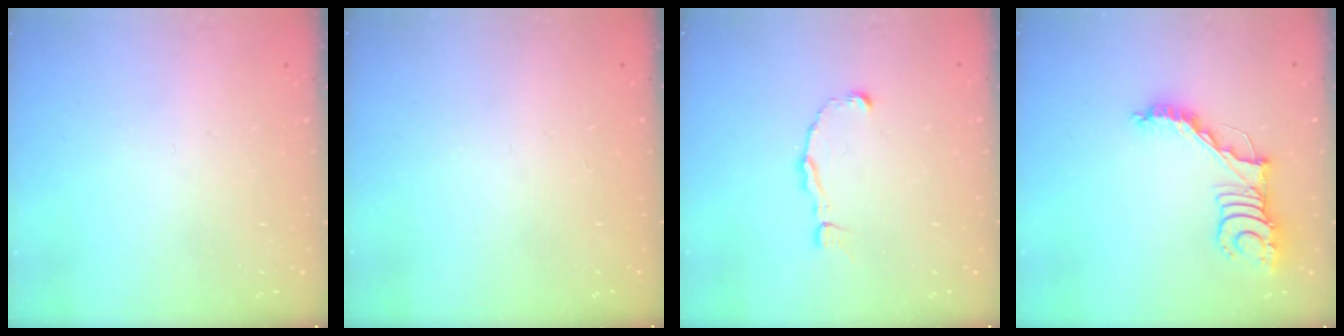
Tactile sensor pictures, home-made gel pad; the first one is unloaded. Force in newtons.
{"total": 1.6, "press": 1.6, "slide": 0.1}
{"total": 2.6, "press": 2.6, "slide": 0.2}
{"total": 12.4, "press": 12.4, "slide": 1.2}